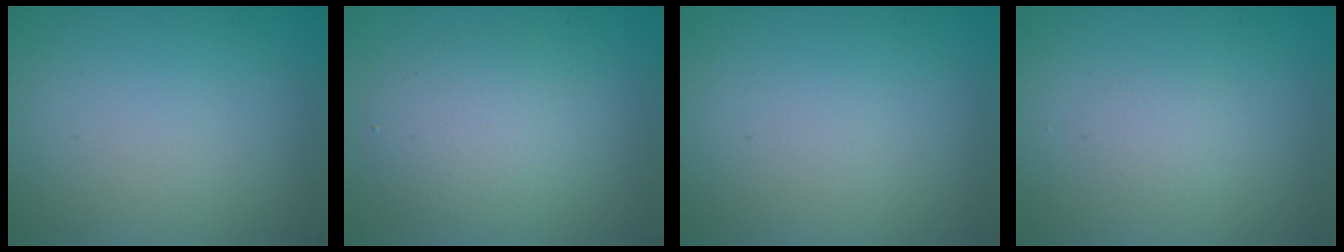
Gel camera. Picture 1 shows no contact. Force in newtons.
{"total": 3.1, "press": 3.1, "slide": 0.1}
{"total": 0.0}
{"total": 1.0, "press": 0.9, "slide": 0.1}